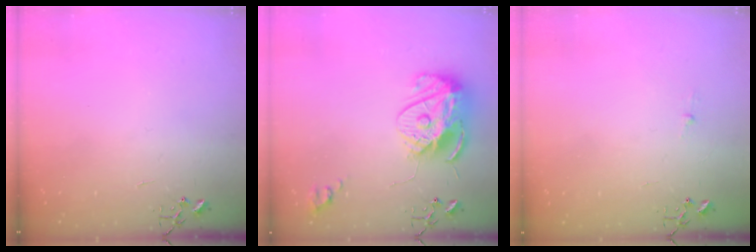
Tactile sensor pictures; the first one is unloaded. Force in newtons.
{"total": 13.9, "press": 13.8, "slide": 1.3}
{"total": 2.6, "press": 2.5, "slide": 0.4}